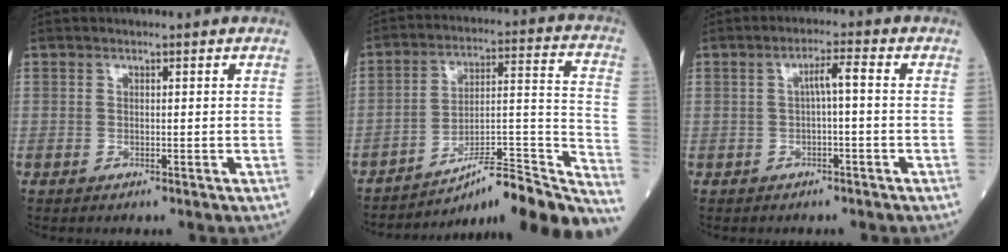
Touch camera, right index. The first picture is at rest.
{"total": 22.6, "force": [-19.5, 0.4, 11.3], "torque": [-0.093, 0.024, -0.285]}
{"total": 2.9, "force": [0.0, 0.2, 2.9], "torque": [-0.048, 0.010, 0.000]}